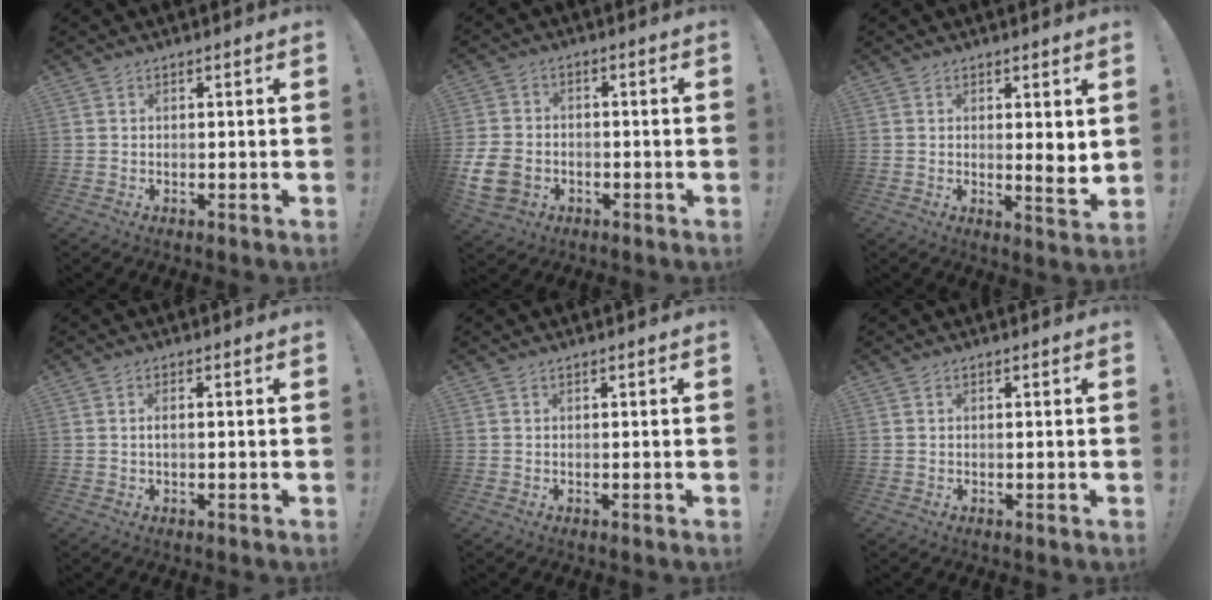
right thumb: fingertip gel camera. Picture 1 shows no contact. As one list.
[{"total": 9.7, "force": [-3.3, 7.7, 4.9], "torque": [-0.096, 0.019, -0.059]}, {"total": 4.0, "force": [1.5, 0.5, 3.7], "torque": [-0.038, -0.023, 0.021]}, {"total": 1.6, "force": [-0.1, 0.3, 1.5], "torque": [-0.022, 0.000, -0.005]}, {"total": 0.0}, {"total": 0.0}]